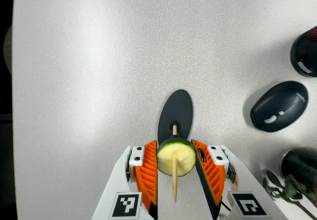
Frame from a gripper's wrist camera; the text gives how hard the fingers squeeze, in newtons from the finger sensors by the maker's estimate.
{"total": 8.5, "left": 8.4, "right": 8.5}